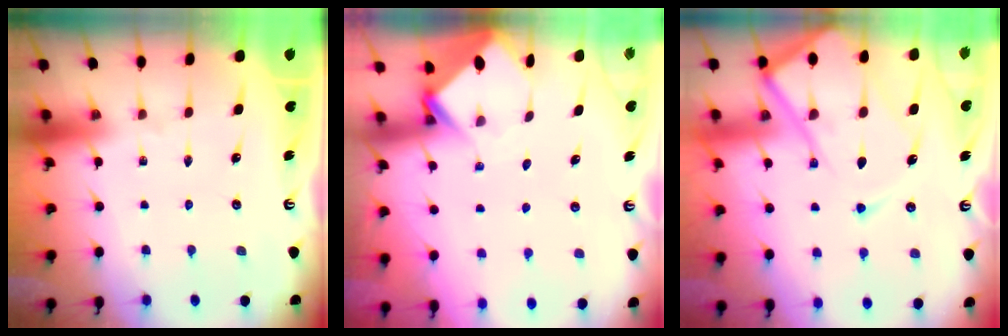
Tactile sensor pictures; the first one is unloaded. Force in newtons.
{"total": 3.9, "press": 3.9, "slide": 0.4}
{"total": 15.8, "press": 15.7, "slide": 1.8}